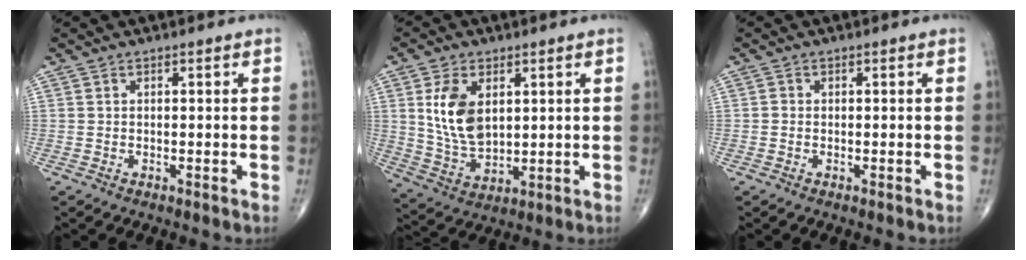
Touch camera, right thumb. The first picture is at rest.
{"total": 10.7, "force": [2.8, 6.5, 8.0], "torque": [-0.139, -0.016, 0.064]}
{"total": 0.6, "force": [-0.1, 0.5, 0.2], "torque": [-0.002, 0.001, -0.005]}